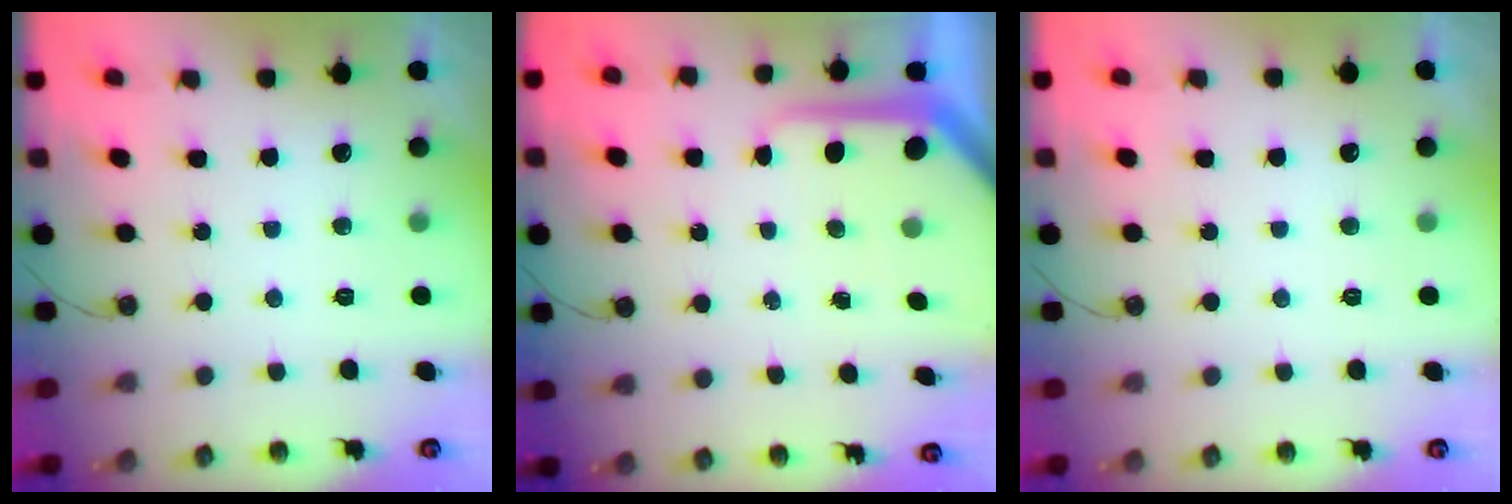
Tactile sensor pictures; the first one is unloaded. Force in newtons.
{"total": 7.2, "press": 7.2, "slide": 0.7}
{"total": 0.0}